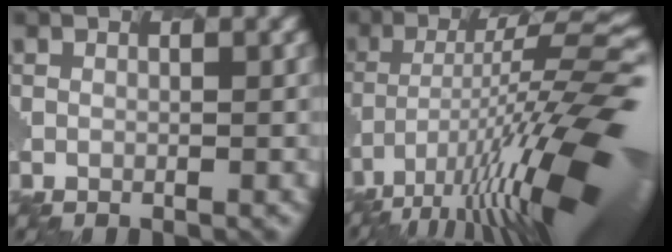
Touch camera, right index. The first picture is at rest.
{"total": 14.6, "force": [-5.3, 3.2, 13.2], "torque": [-0.221, 0.020, -0.102]}